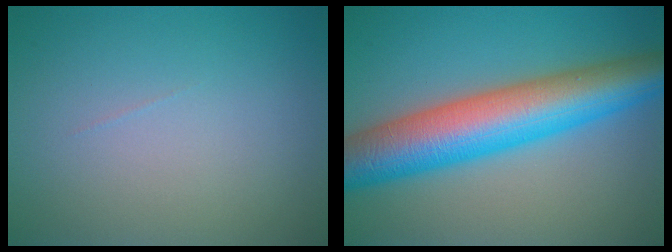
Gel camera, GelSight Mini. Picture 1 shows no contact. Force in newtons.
{"total": 10.7, "press": 10.7, "slide": 0.1}